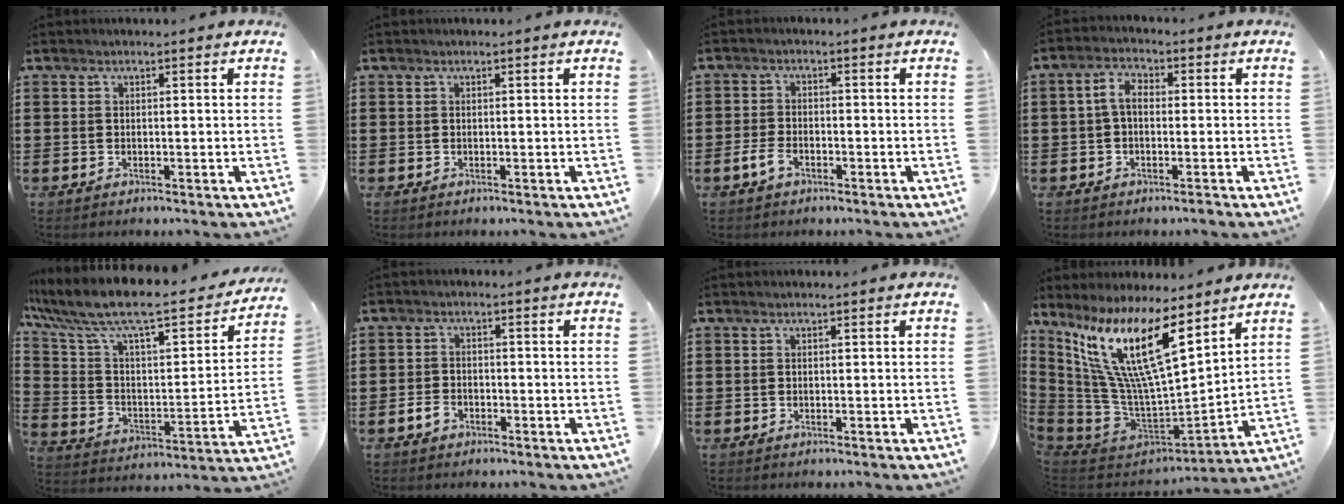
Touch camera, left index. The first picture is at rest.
{"total": 0.0}
{"total": 3.2, "force": [-1.8, 1.6, 2.1], "torque": [-0.052, 0.000, -0.038]}
{"total": 4.3, "force": [-0.5, 2.3, 3.6], "torque": [-0.076, 0.011, -0.013]}
{"total": 9.8, "force": [7.9, 1.7, 5.5], "torque": [-0.142, -0.061, 0.129]}
{"total": 2.4, "force": [-1.5, 1.5, 1.1], "torque": [-0.022, 0.004, -0.030]}
{"total": 0.0}
{"total": 16.2, "force": [8.7, 4.3, 13.0], "torque": [-0.301, -0.054, 0.145]}